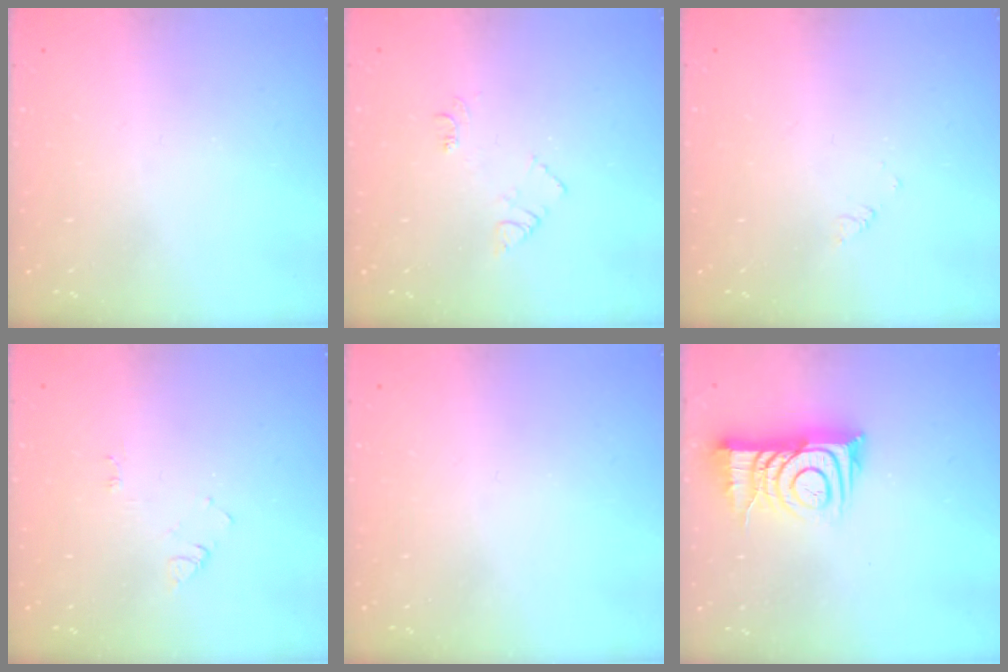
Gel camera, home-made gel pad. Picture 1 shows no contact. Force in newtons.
{"total": 5.9, "press": 5.8, "slide": 0.8}
{"total": 1.7, "press": 1.7, "slide": 0.3}
{"total": 3.9, "press": 3.9, "slide": 0.5}
{"total": 0.0}
{"total": 10.9, "press": 10.8, "slide": 1.2}